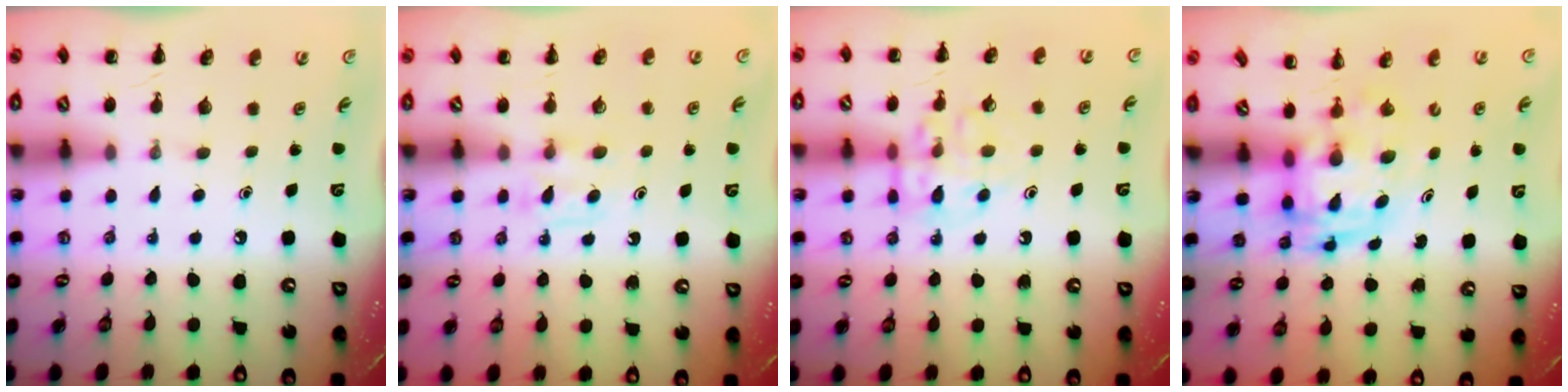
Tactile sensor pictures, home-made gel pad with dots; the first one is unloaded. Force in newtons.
{"total": 4.1, "press": 3.8, "slide": 1.5}
{"total": 11.6, "press": 11.5, "slide": 1.0}
{"total": 2.9, "press": 2.9, "slide": 0.6}